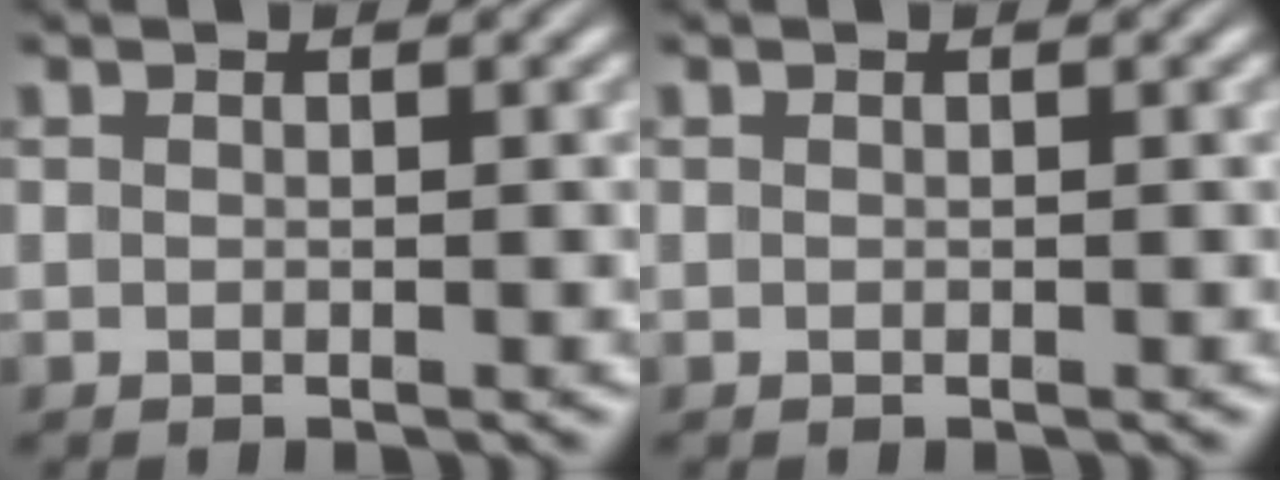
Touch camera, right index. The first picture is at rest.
{"total": 0.0}